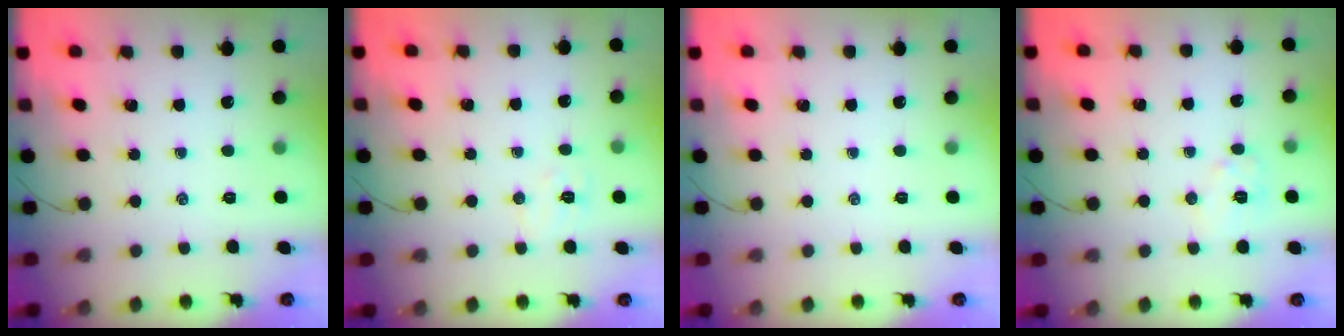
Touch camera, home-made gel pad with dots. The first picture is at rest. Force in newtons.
{"total": 5.1, "press": 5.0, "slide": 1.0}
{"total": 0.0}
{"total": 6.2, "press": 6.2, "slide": 0.5}